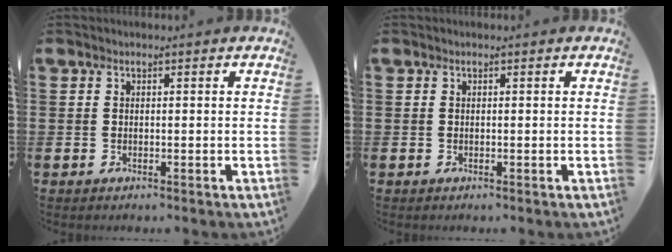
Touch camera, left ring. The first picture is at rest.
{"total": 0.0}